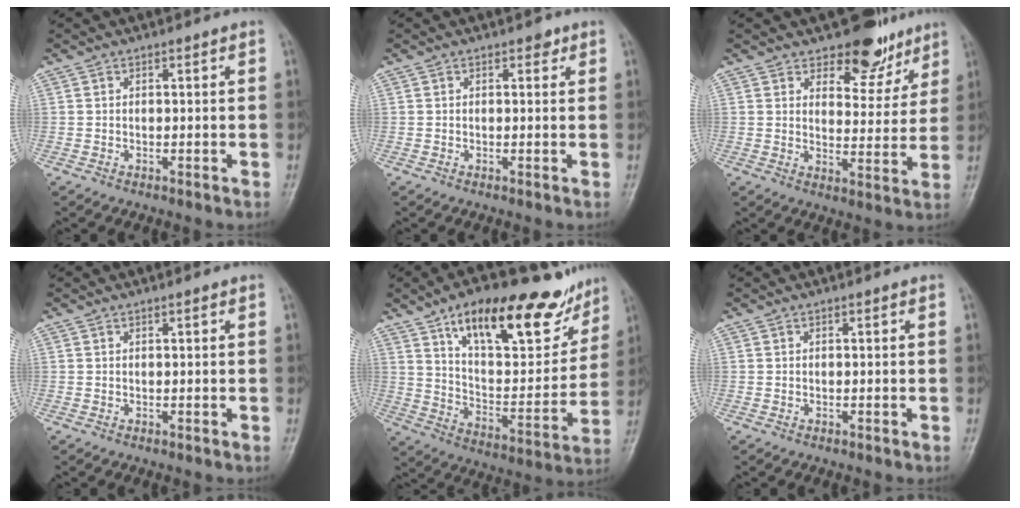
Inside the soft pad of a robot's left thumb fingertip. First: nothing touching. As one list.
[{"total": 1.3, "force": [0.7, 0.9, 0.7], "torque": [0.004, 0.000, 0.004]}, {"total": 9.7, "force": [7.3, 5.2, 3.8], "torque": [-0.010, -0.049, 0.105]}, {"total": 0.6, "force": [0.3, 0.2, 0.5], "torque": [-0.008, 0.000, 0.004]}, {"total": 24.6, "force": [15.6, 9.8, 16.3], "torque": [-0.194, -0.045, 0.249]}, {"total": 0.0}]